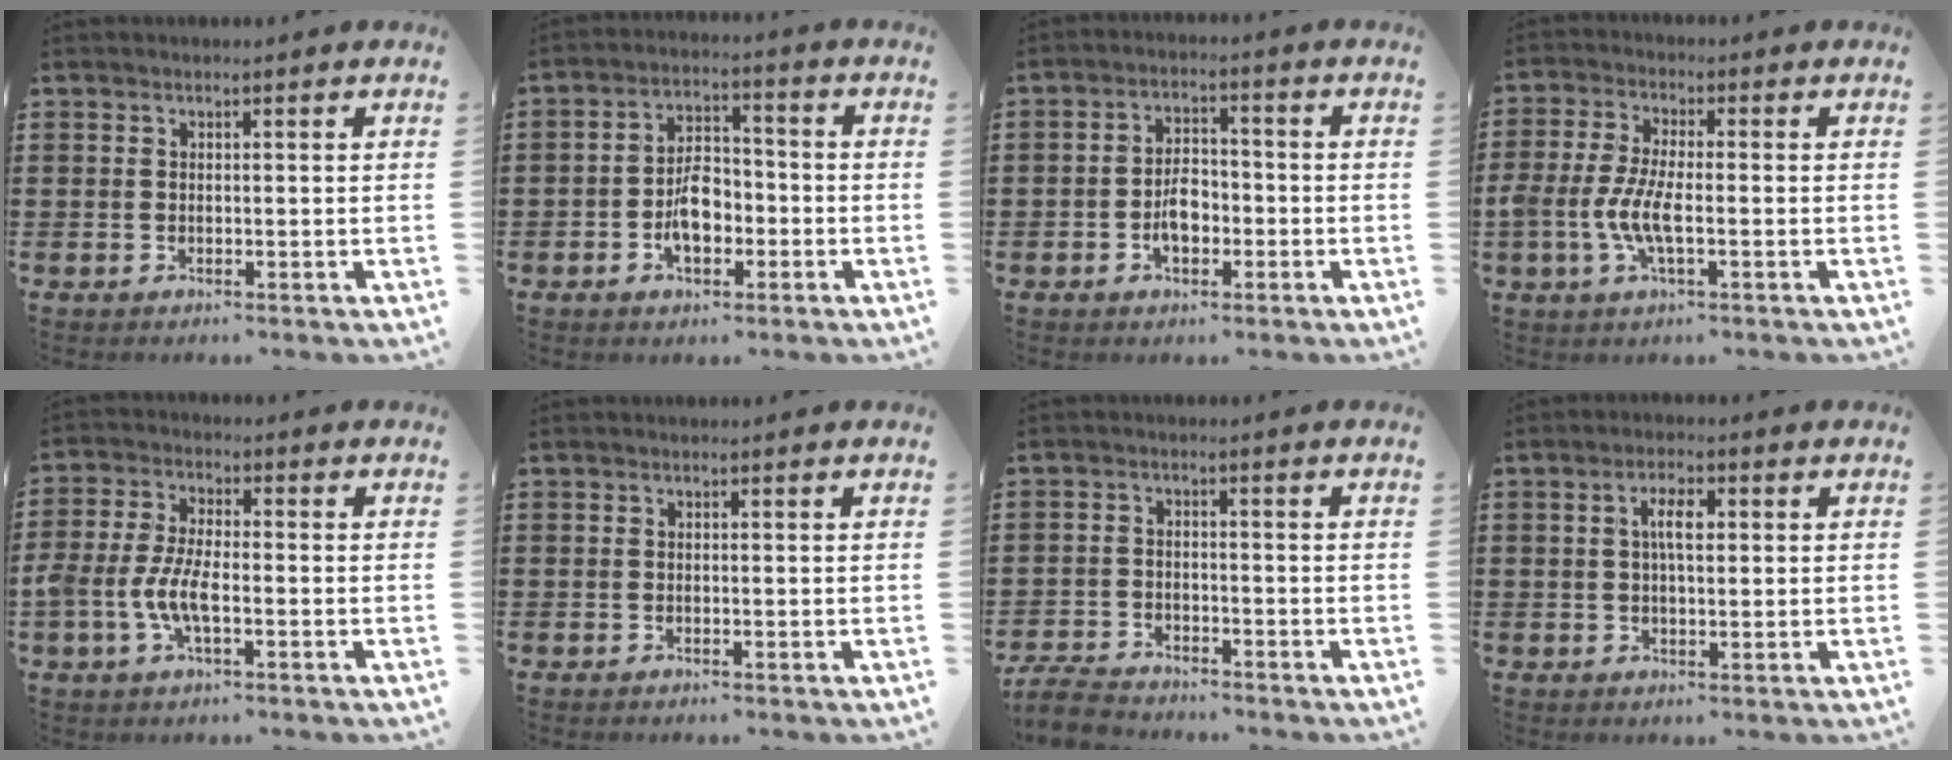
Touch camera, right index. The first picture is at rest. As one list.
[{"total": 6.1, "force": [-1.9, 3.6, 4.6], "torque": [-0.083, 0.006, -0.037]}, {"total": 4.6, "force": [-1.4, 2.7, 3.4], "torque": [-0.059, 0.003, -0.030]}, {"total": 6.3, "force": [-1.9, 2.1, 5.6], "torque": [-0.136, -0.009, -0.044]}, {"total": 6.1, "force": [-2.0, 2.3, 5.2], "torque": [-0.128, -0.010, -0.045]}, {"total": 0.0}, {"total": 4.5, "force": [-4.3, 0.7, 0.9], "torque": [-0.036, -0.004, -0.093]}, {"total": 3.7, "force": [0.5, 1.4, 3.4], "torque": [-0.068, 0.007, 0.006]}]